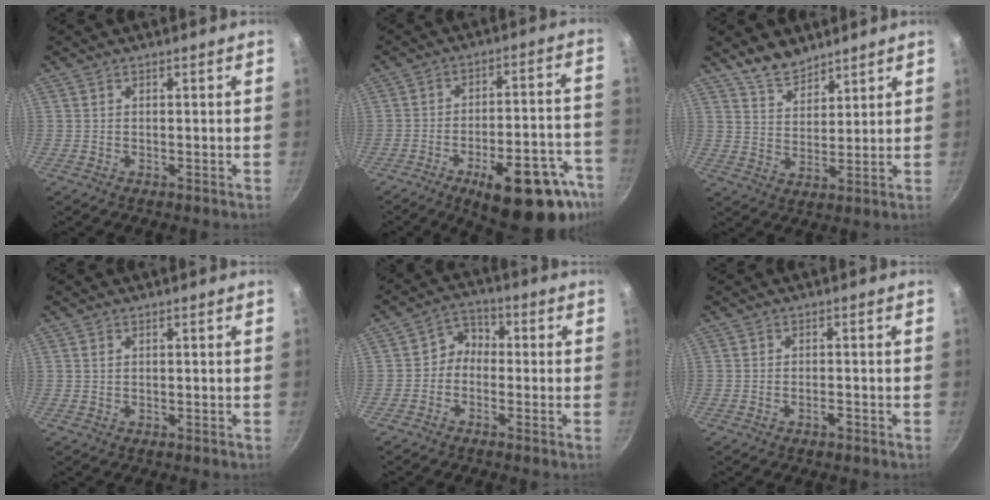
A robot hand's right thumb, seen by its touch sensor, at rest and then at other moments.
{"total": 21.1, "force": [-12.0, 7.8, 15.5], "torque": [-0.154, 0.059, -0.159]}
{"total": 6.7, "force": [5.6, 3.2, 1.9], "torque": [-0.014, -0.034, 0.105]}
{"total": 0.6, "force": [0.3, 0.4, 0.3], "torque": [-0.005, 0.002, 0.005]}
{"total": 4.2, "force": [-1.1, 3.5, 2.1], "torque": [-0.013, 0.026, -0.035]}
{"total": 1.2, "force": [-0.8, 0.4, 0.9], "torque": [-0.015, 0.008, -0.014]}